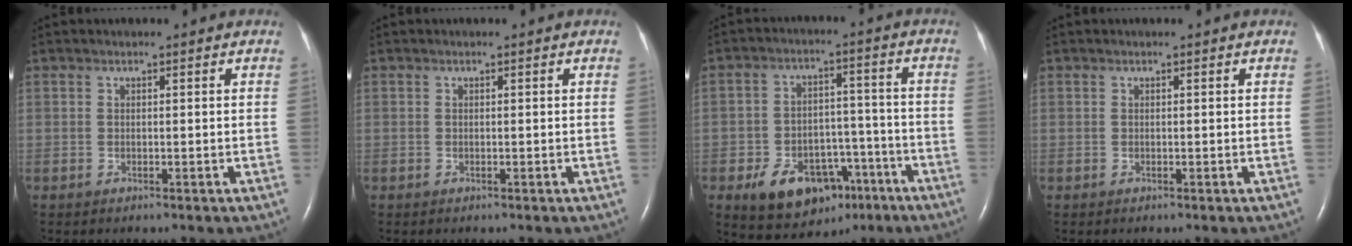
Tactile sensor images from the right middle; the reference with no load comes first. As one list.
[{"total": 0.0}, {"total": 12.6, "force": [-6.9, 7.8, 7.2], "torque": [-0.107, 0.018, -0.095]}, {"total": 0.0}]